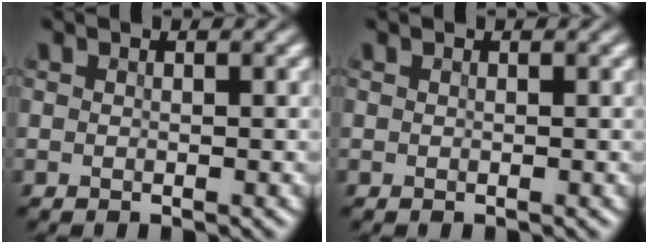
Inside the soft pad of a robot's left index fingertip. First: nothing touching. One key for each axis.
{"total": 0.0}